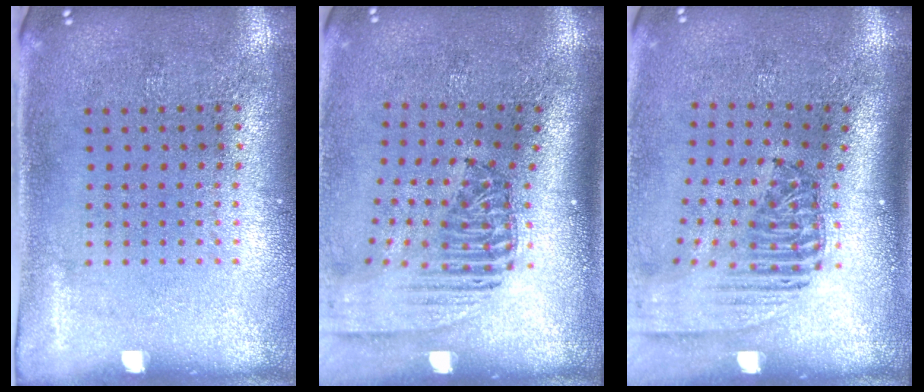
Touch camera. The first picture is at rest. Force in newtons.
{"total": 2.4, "press": 1.8, "slide": 1.7}
{"total": 2.4, "press": 1.8, "slide": 1.7}